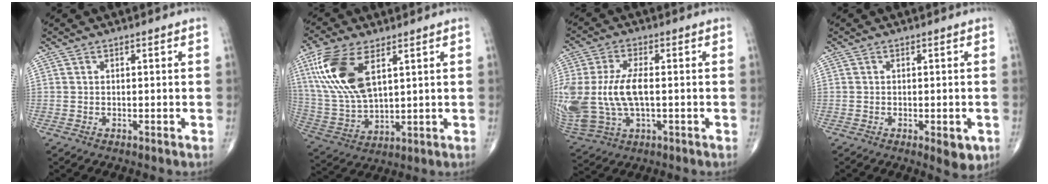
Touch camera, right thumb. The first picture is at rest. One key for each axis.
{"total": 15.8, "fx": 6.5, "fy": 7.4, "fz": 12.3, "tx": -0.263, "ty": -0.016, "tz": 0.136}
{"total": 17.6, "fx": -0.5, "fy": 9.8, "fz": 14.6, "tx": -0.360, "ty": -0.003, "tz": 0.007}
{"total": 3.9, "fx": -1.3, "fy": 1.6, "fz": 3.3, "tx": -0.030, "ty": -0.006, "tz": -0.012}